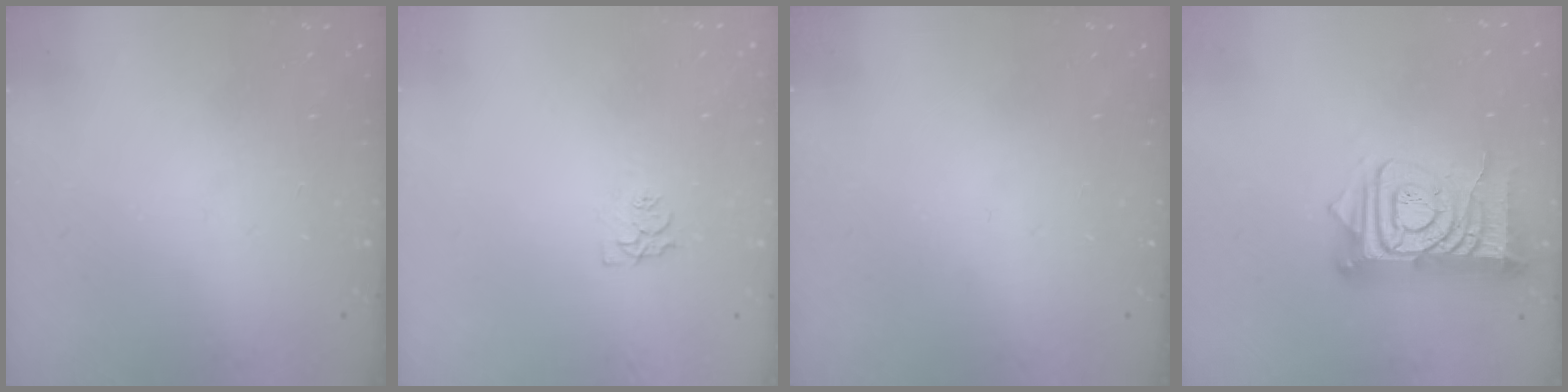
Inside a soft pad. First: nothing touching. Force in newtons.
{"total": 5.0, "press": 4.9, "slide": 0.5}
{"total": 0.0}
{"total": 14.5, "press": 14.4, "slide": 1.6}